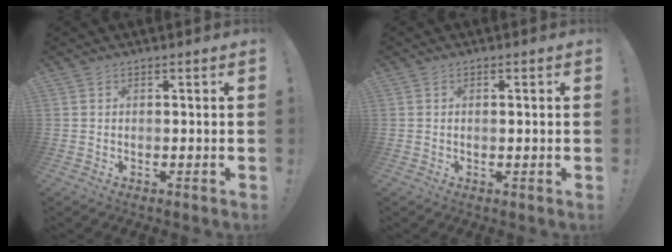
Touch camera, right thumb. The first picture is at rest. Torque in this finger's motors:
{"motor_torque": [-0.24, -0.07, -0.16, 0.12, 0.07]}